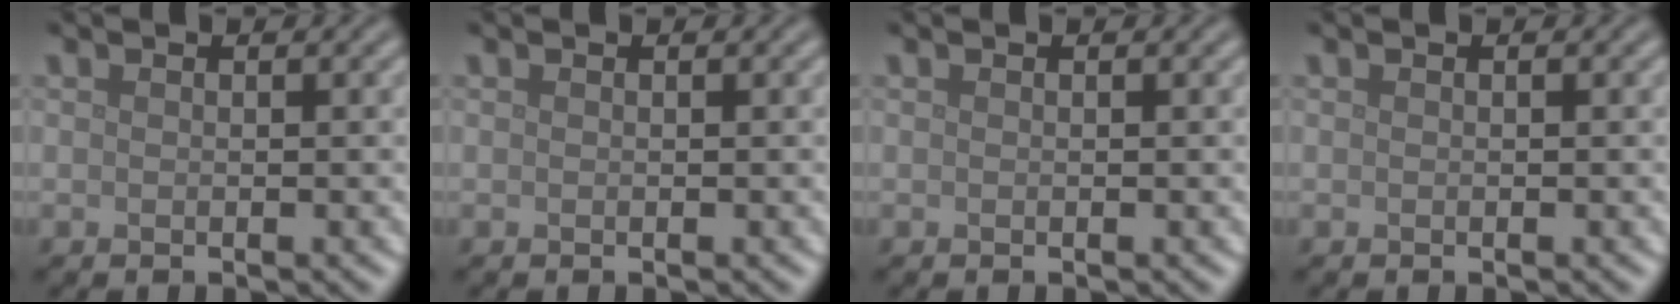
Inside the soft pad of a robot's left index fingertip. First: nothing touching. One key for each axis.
{"total": 0.0}
{"total": 0.0}
{"total": 0.0}